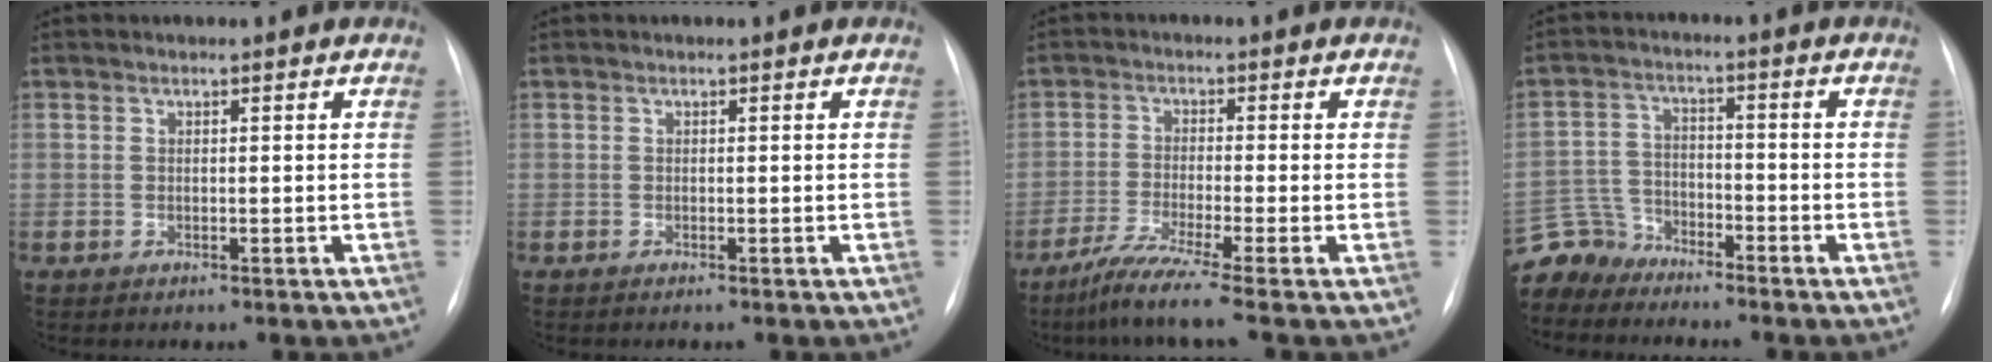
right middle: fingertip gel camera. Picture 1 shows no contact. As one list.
[{"total": 0.0}, {"total": 6.9, "force": [-5.2, -1.7, 4.2], "torque": [-0.078, -0.033, -0.098]}, {"total": 6.3, "force": [-5.9, 1.9, -1.1], "torque": [0.019, 0.008, -0.121]}]